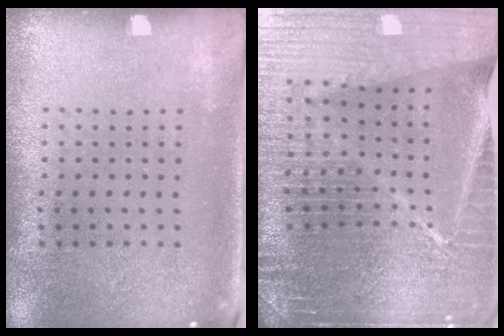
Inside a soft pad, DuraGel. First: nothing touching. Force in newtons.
{"total": 6.4, "press": 5.6, "slide": 3.2}